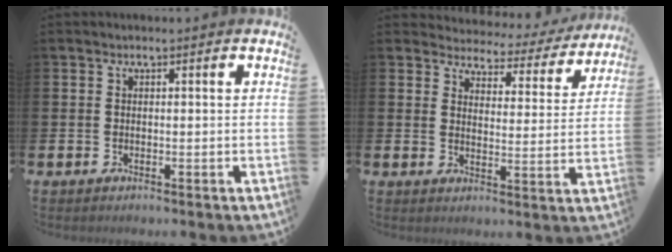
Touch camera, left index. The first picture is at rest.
{"total": 3.6, "force": [3.3, 1.2, 0.3], "torque": [-0.025, -0.033, 0.049]}